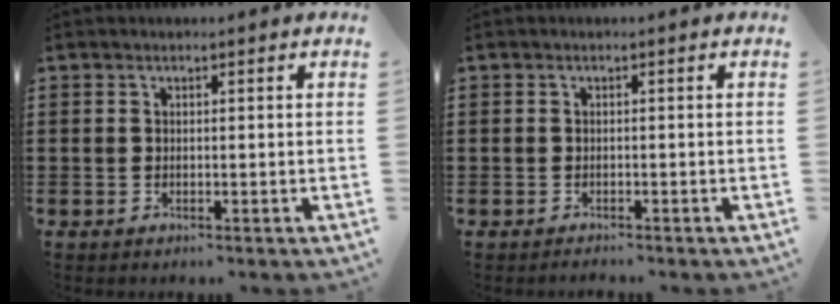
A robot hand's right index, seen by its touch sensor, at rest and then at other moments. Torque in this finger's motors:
{"motor_torque": [0.00, 1.55, -0.73, -0.21]}